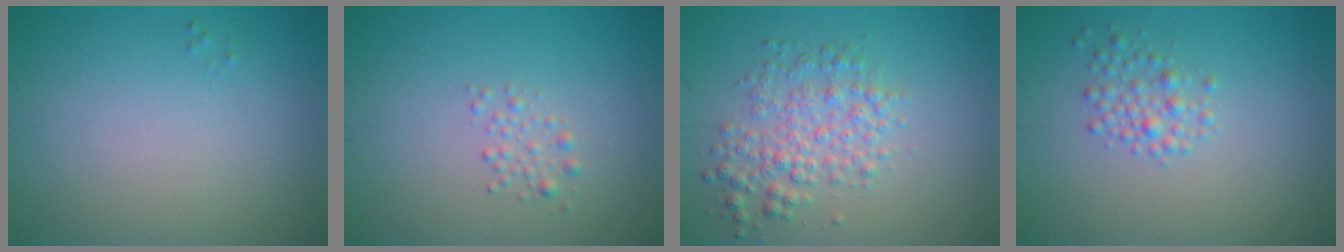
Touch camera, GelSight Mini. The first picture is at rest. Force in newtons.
{"total": 1.2, "press": 1.2, "slide": 0.0}
{"total": 3.8, "press": 3.8, "slide": 0.1}
{"total": 1.9, "press": 1.9, "slide": 0.1}